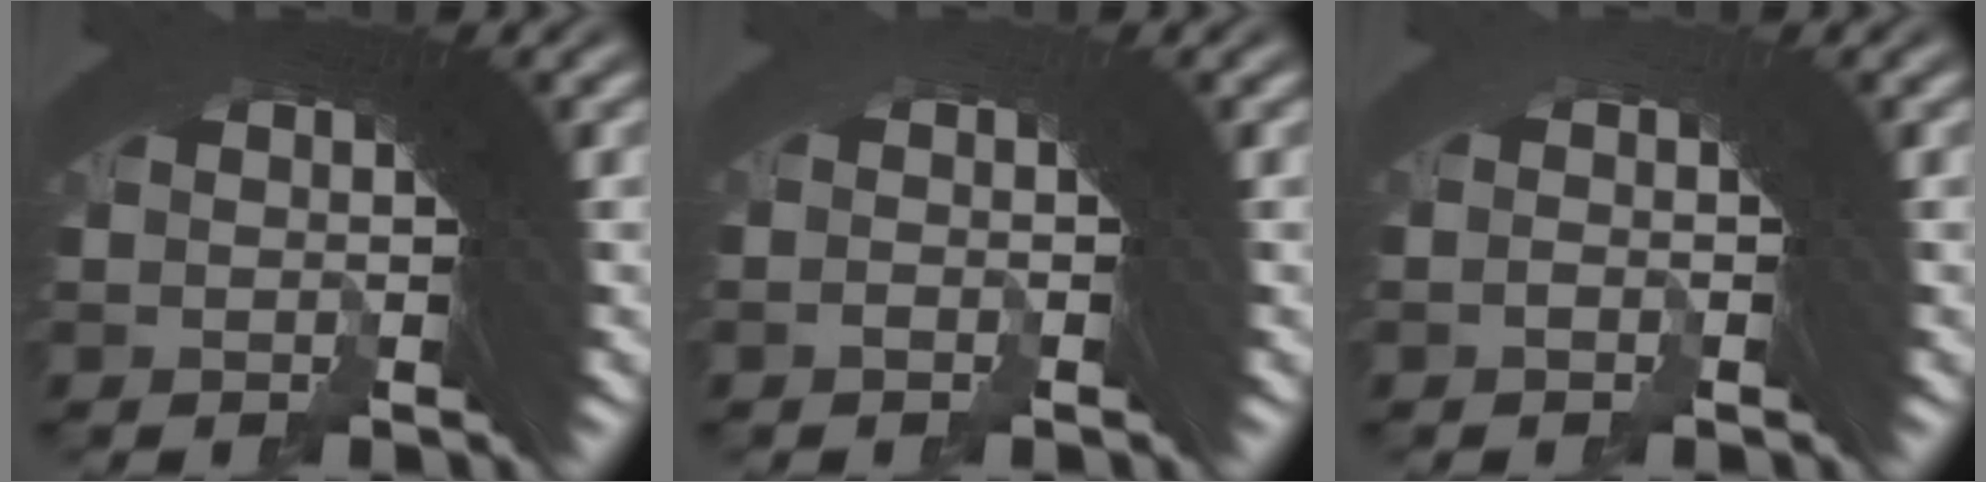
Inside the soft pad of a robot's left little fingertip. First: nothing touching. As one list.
[{"total": 1.8, "force": [-1.5, -0.5, -0.8], "torque": [0.024, 0.010, -0.033]}, {"total": 1.8, "force": [-1.5, -0.5, -0.7], "torque": [0.023, 0.010, -0.033]}]